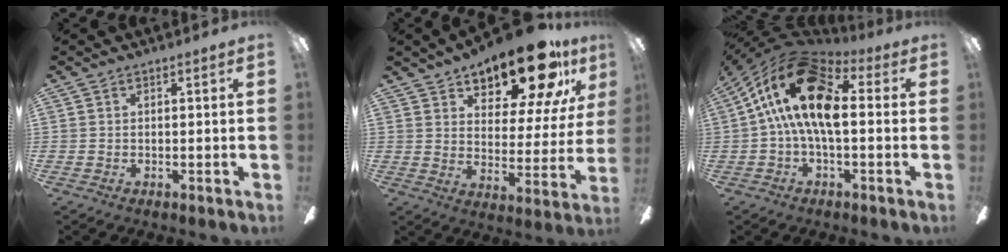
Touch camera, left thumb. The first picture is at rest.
{"total": 18.4, "force": [14.1, 6.7, 9.8], "torque": [-0.156, -0.096, 0.236]}
{"total": 20.5, "force": [4.4, 10.2, 17.3], "torque": [-0.328, -0.004, 0.078]}